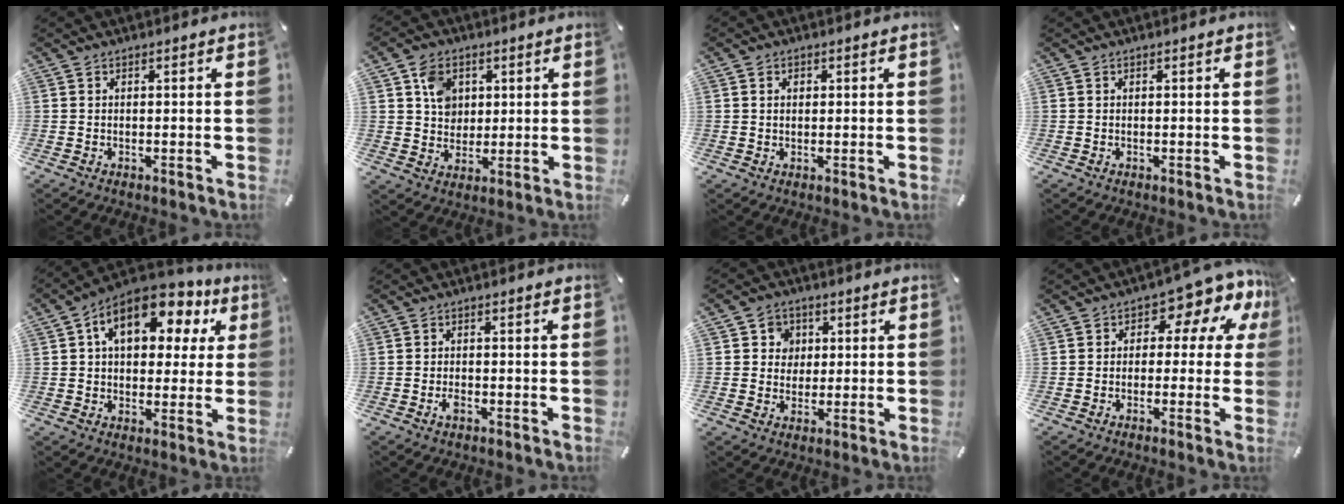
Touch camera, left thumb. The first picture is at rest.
{"total": 7.3, "force": [2.3, 6.3, 2.7], "torque": [-0.041, 0.002, 0.041]}
{"total": 1.8, "force": [0.3, 1.5, 1.1], "torque": [-0.024, 0.007, 0.004]}
{"total": 0.0}
{"total": 15.6, "force": [7.3, 9.4, 10.1], "torque": [-0.164, -0.022, 0.125]}
{"total": 1.8, "force": [-1.0, 0.8, 1.3], "torque": [-0.030, 0.001, -0.021]}
{"total": 5.5, "force": [0.9, 5.3, 0.9], "torque": [-0.011, 0.005, 0.013]}
{"total": 9.2, "force": [4.4, 4.9, 6.4], "torque": [-0.078, -0.041, 0.074]}